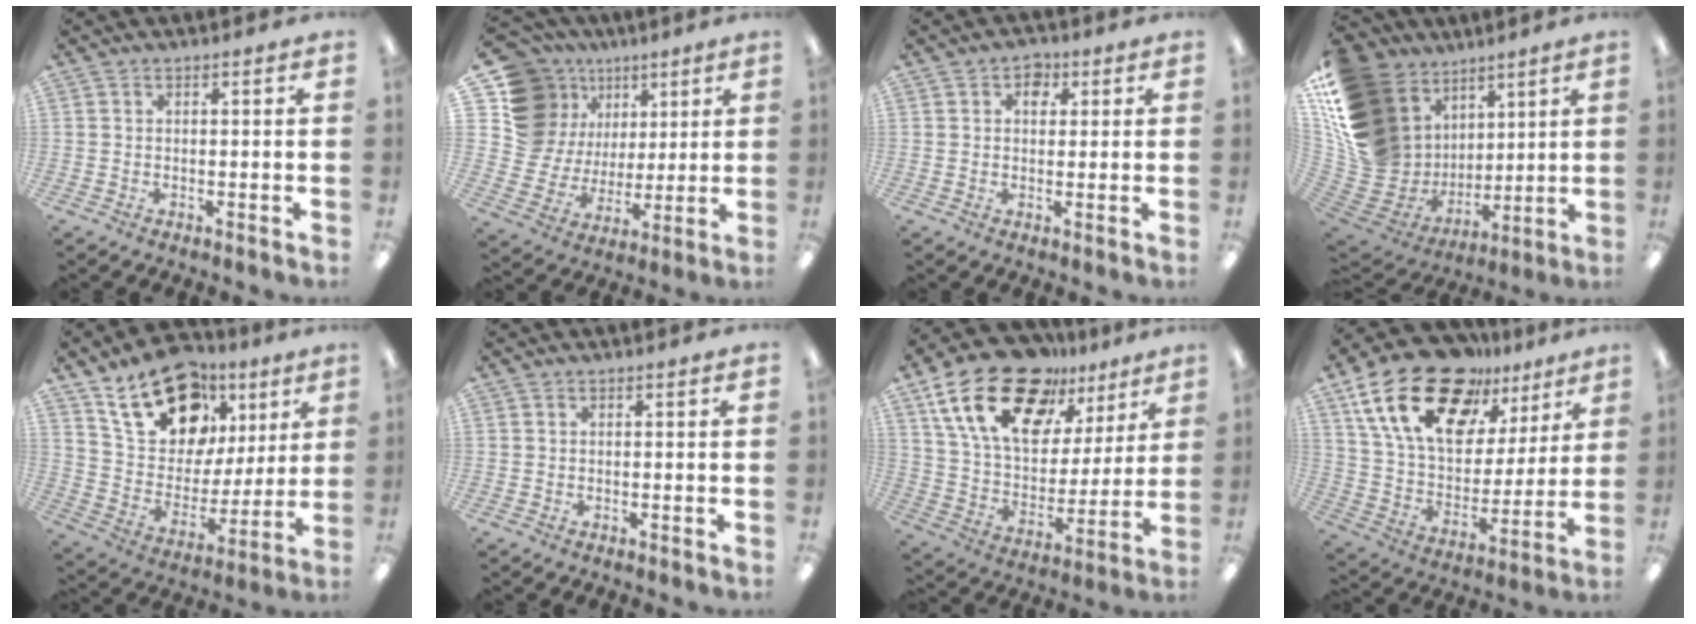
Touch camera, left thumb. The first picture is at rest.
{"total": 16.5, "force": [6.5, 14.2, 5.2], "torque": [-0.107, -0.035, 0.144]}
{"total": 3.6, "force": [1.4, 2.8, 1.8], "torque": [-0.007, -0.003, 0.017]}
{"total": 21.7, "force": [7.5, 17.3, 10.7], "torque": [-0.210, -0.069, 0.191]}
{"total": 20.9, "force": [12.1, 13.5, 10.3], "torque": [-0.173, -0.048, 0.222]}
{"total": 0.0}
{"total": 23.2, "force": [14.2, 12.5, 13.5], "torque": [-0.236, -0.071, 0.256]}
{"total": 23.8, "force": [14.5, 12.8, 13.8], "torque": [-0.248, -0.076, 0.260]}